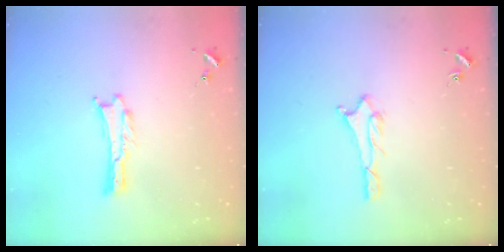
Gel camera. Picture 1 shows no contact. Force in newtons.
{"total": 2.0, "press": 2.0, "slide": 0.2}